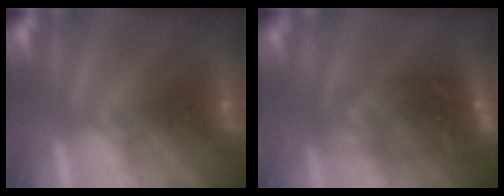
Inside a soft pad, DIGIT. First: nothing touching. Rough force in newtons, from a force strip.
{"total": 8.0}